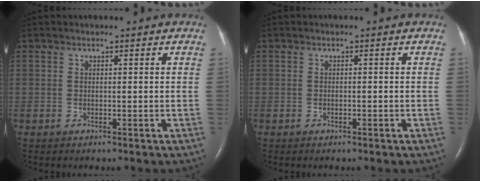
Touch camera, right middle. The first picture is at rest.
{"total": 0.5, "force": [-0.3, 0.1, 0.4], "torque": [-0.013, 0.000, -0.002]}